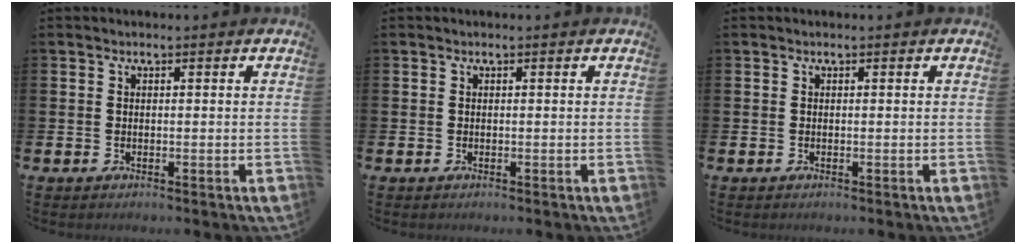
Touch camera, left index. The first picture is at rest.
{"total": 0.0}
{"total": 0.0}